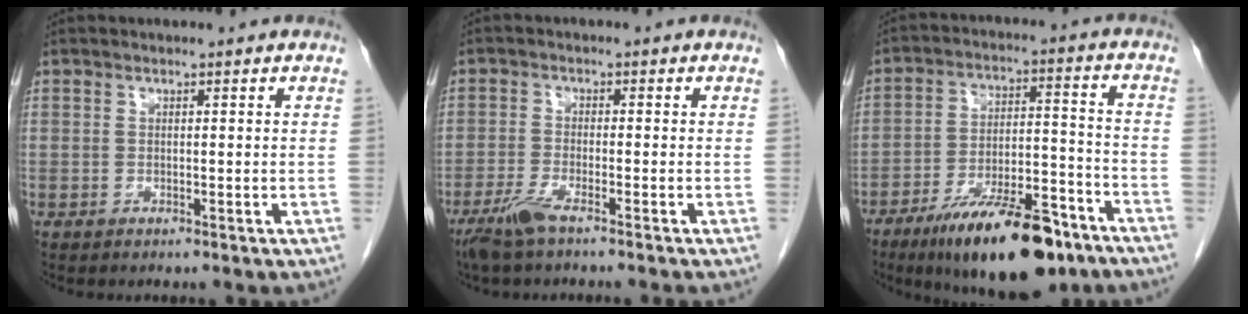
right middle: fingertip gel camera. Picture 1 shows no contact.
{"total": 4.1, "force": [-3.0, 0.1, 2.7], "torque": [-0.062, -0.010, -0.065]}
{"total": 18.0, "force": [-12.5, 4.7, 12.1], "torque": [-0.172, 0.004, -0.202]}